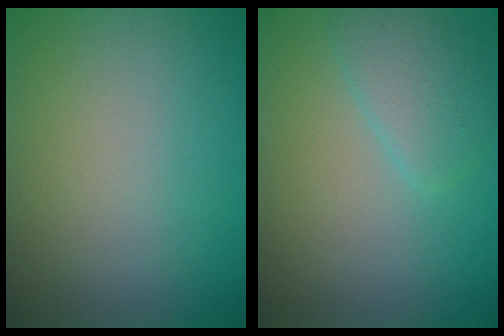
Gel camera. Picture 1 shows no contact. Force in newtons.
{"total": 2.5, "press": 2.5, "slide": 0.3}